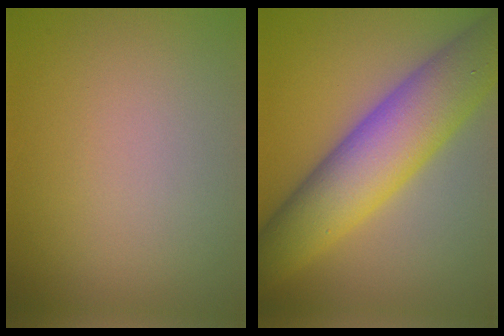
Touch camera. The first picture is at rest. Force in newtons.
{"total": 10.3, "press": 10.3, "slide": 0.4}